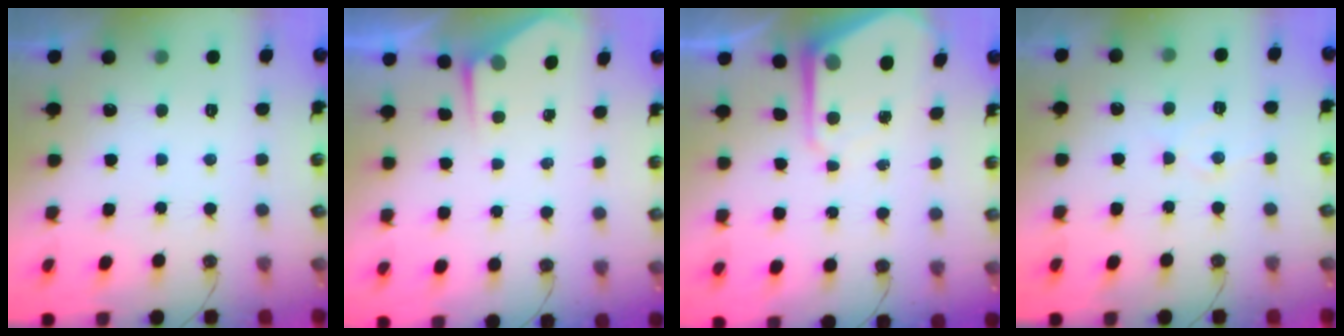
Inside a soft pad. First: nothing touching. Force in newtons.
{"total": 2.9, "press": 2.9, "slide": 0.5}
{"total": 6.8, "press": 6.8, "slide": 0.5}
{"total": 6.2, "press": 6.2, "slide": 0.4}